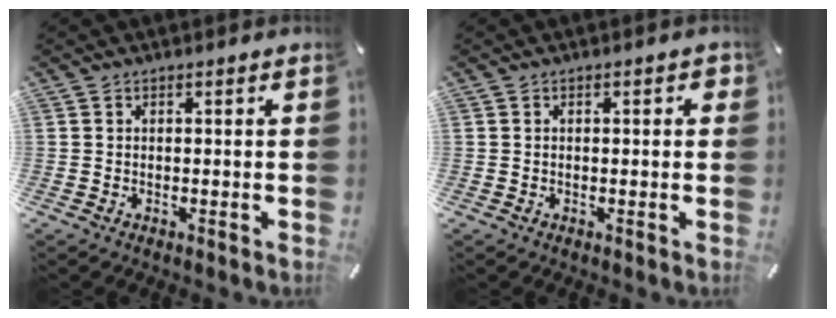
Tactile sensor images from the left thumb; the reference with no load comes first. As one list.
[{"total": 1.8, "force": [-0.1, 0.9, 1.5], "torque": [-0.028, 0.005, -0.003]}]